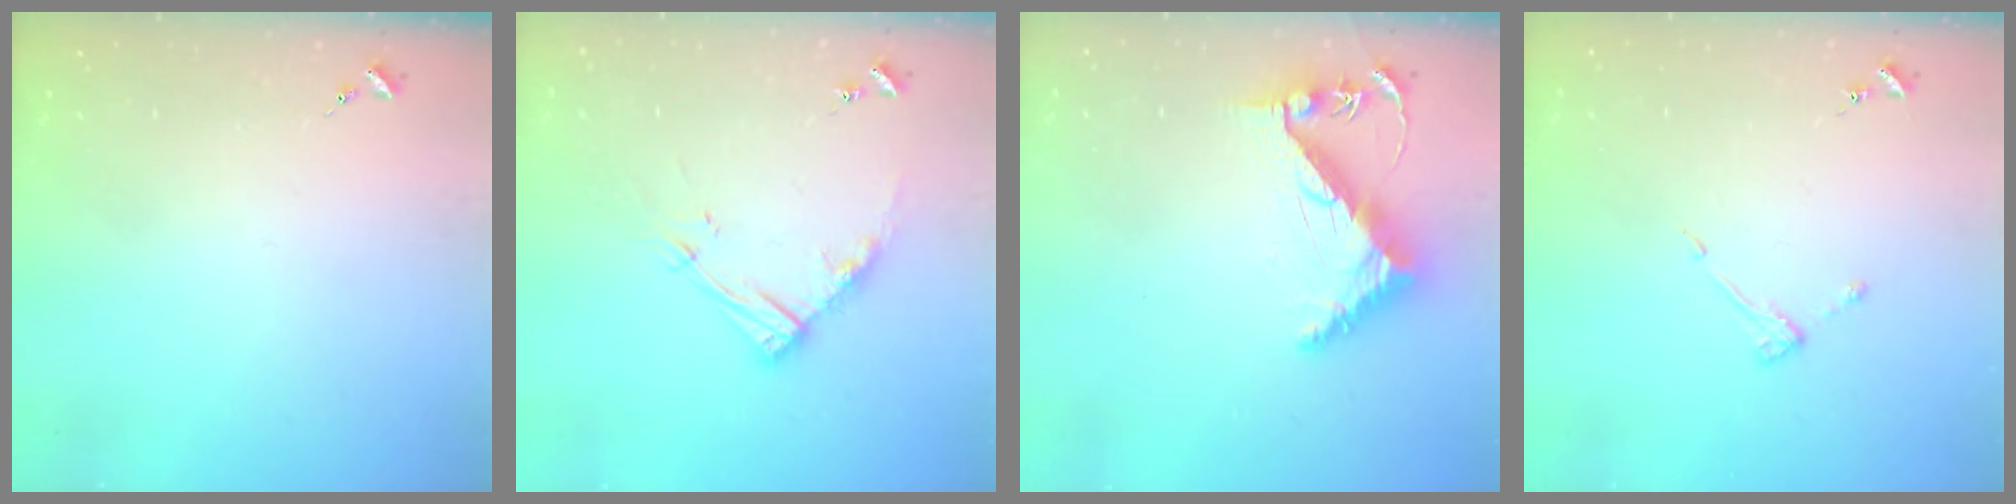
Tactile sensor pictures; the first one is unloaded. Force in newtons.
{"total": 13.1, "press": 13.0, "slide": 1.3}
{"total": 8.7, "press": 8.6, "slide": 0.9}
{"total": 4.7, "press": 4.7, "slide": 0.6}